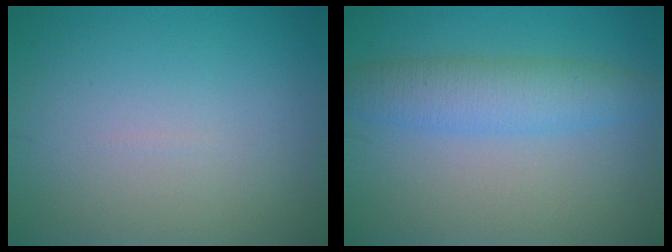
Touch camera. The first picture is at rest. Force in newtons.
{"total": 4.1, "press": 4.1, "slide": 0.2}